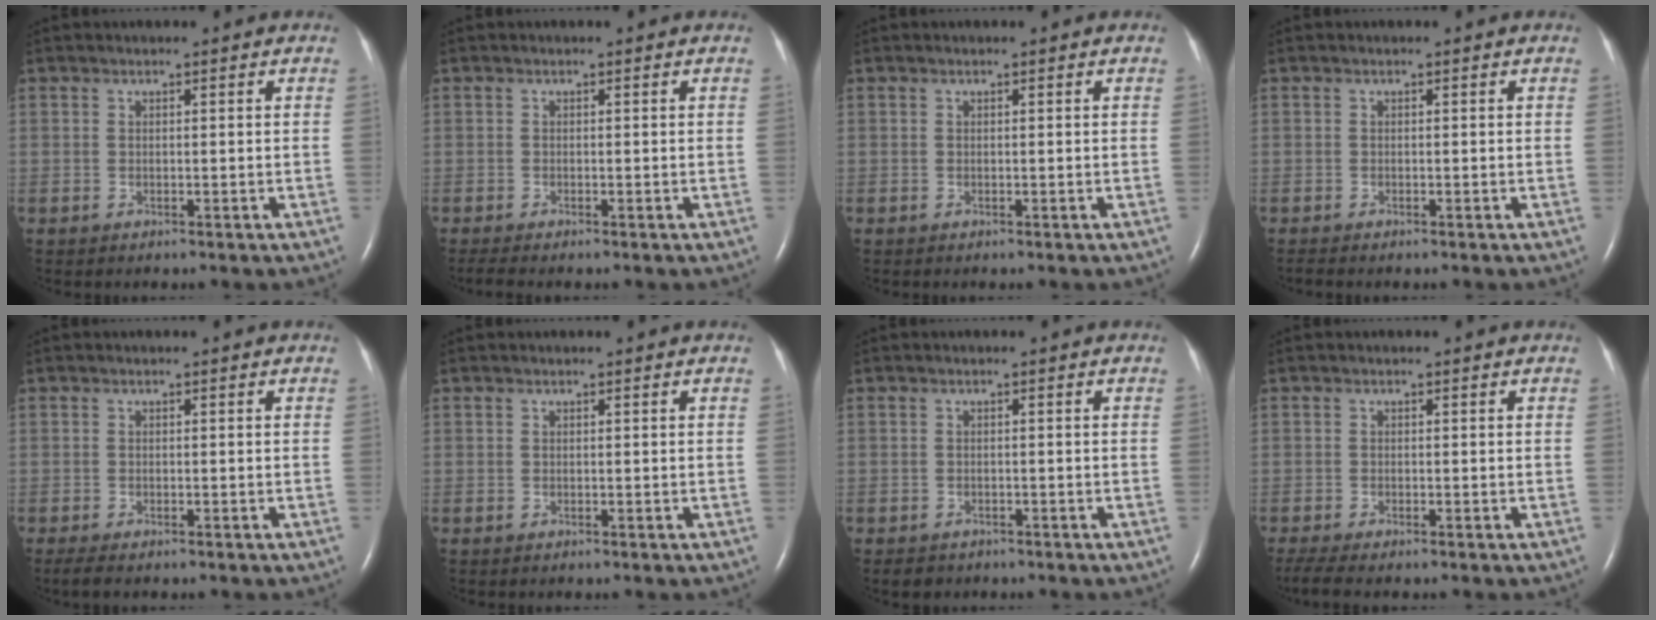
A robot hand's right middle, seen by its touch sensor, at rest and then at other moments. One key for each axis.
{"total": 1.5, "fx": -1.2, "fy": 0.0, "fz": 0.8, "tx": -0.020, "ty": -0.006, "tz": -0.021}
{"total": 0.0}
{"total": 0.6, "fx": -0.5, "fy": 0.0, "fz": 0.2, "tx": -0.006, "ty": -0.001, "tz": -0.009}
{"total": 2.5, "fx": -1.9, "fy": 0.7, "fz": 1.4, "tx": -0.028, "ty": -0.008, "tz": -0.025}
{"total": 0.0}
{"total": 2.0, "fx": -1.5, "fy": 1.3, "fz": 0.3, "tx": -0.009, "ty": 0.001, "tz": -0.018}
{"total": 3.7, "fx": -3.0, "fy": 0.5, "fz": 2.2, "tx": -0.045, "ty": -0.012, "tz": -0.051}